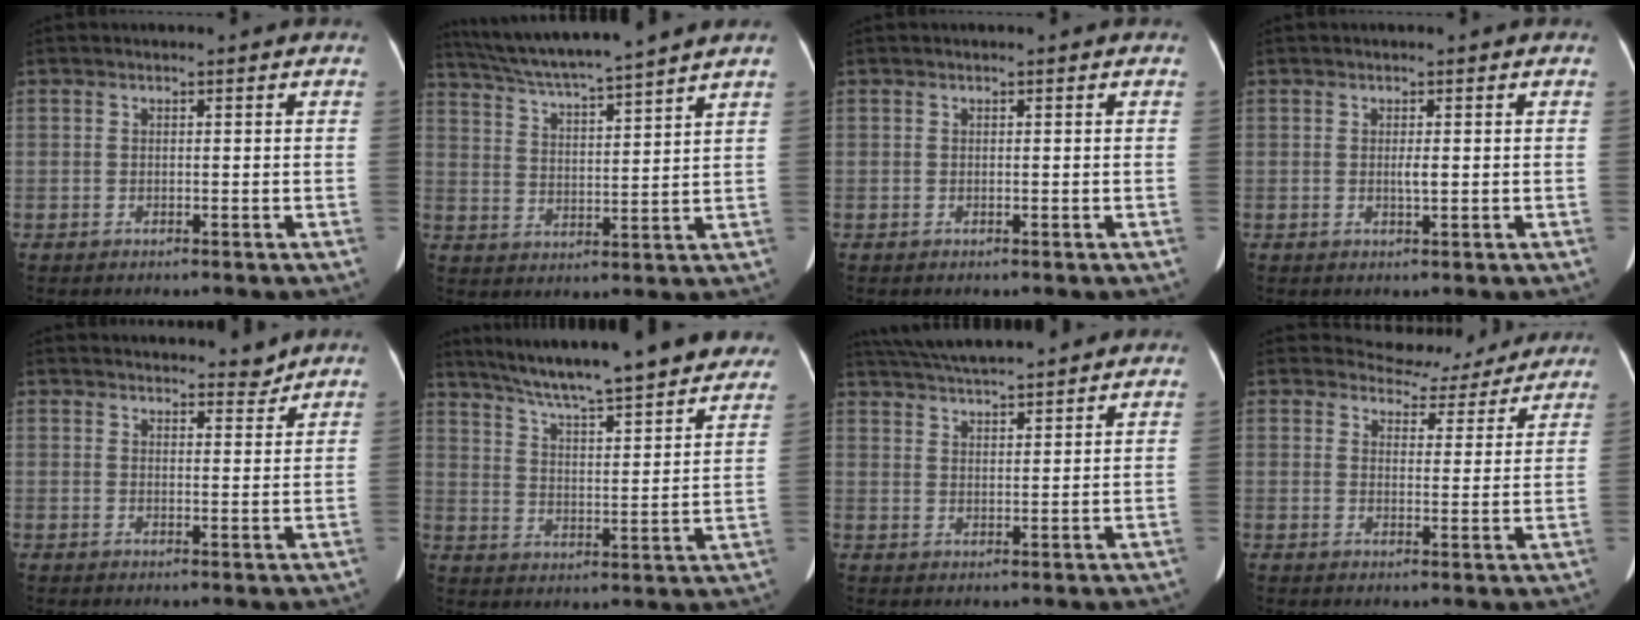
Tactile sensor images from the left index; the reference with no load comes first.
{"total": 13.2, "force": [11.7, -1.6, 6.0], "torque": [-0.111, 0.009, 0.190]}
{"total": 0.0}
{"total": 1.0, "force": [-0.3, 0.0, 1.0], "torque": [-0.024, -0.004, -0.003]}
{"total": 3.5, "force": [3.4, 0.6, 0.9], "torque": [-0.011, 0.013, 0.045]}
{"total": 24.6, "force": [21.5, 3.0, 11.6], "torque": [-0.187, -0.005, 0.289]}
{"total": 12.7, "force": [11.4, 1.4, 5.3], "torque": [-0.099, 0.034, 0.180]}
{"total": 8.2, "force": [7.7, 2.7, -0.2], "torque": [0.012, 0.001, 0.087]}